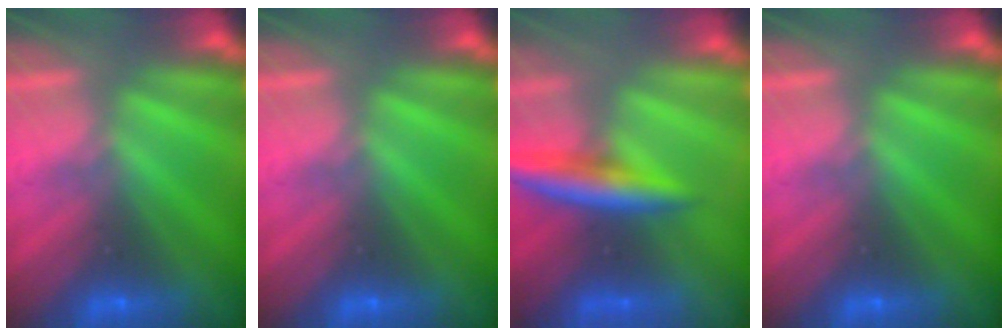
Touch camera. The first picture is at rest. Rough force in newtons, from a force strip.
{"total": 0.0}
{"total": 9.6}
{"total": 0.0}